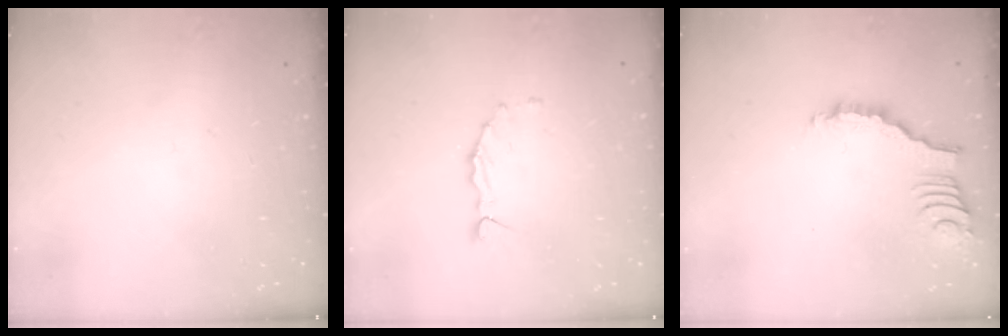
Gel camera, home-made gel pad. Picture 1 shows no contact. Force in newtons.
{"total": 1.6, "press": 1.5, "slide": 0.2}
{"total": 3.0, "press": 3.0, "slide": 0.4}